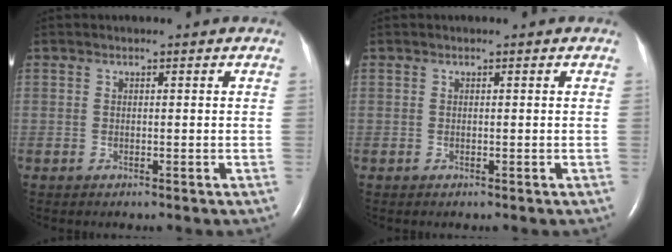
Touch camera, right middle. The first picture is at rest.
{"total": 0.0}